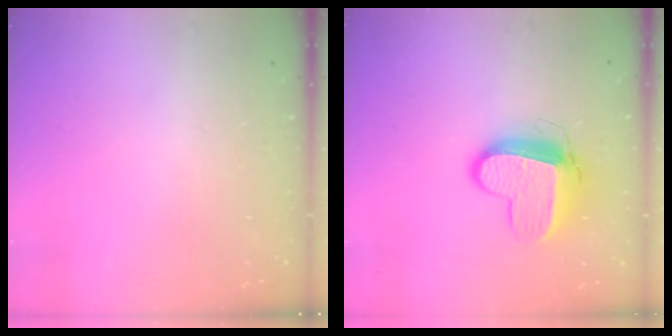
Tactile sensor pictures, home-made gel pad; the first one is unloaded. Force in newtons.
{"total": 11.7, "press": 11.6, "slide": 1.3}